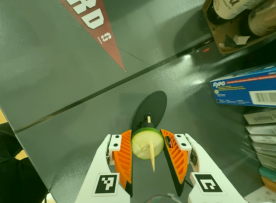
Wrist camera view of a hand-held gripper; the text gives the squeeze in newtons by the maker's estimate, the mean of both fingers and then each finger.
{"total": 10.4, "left": 10.6, "right": 10.2}